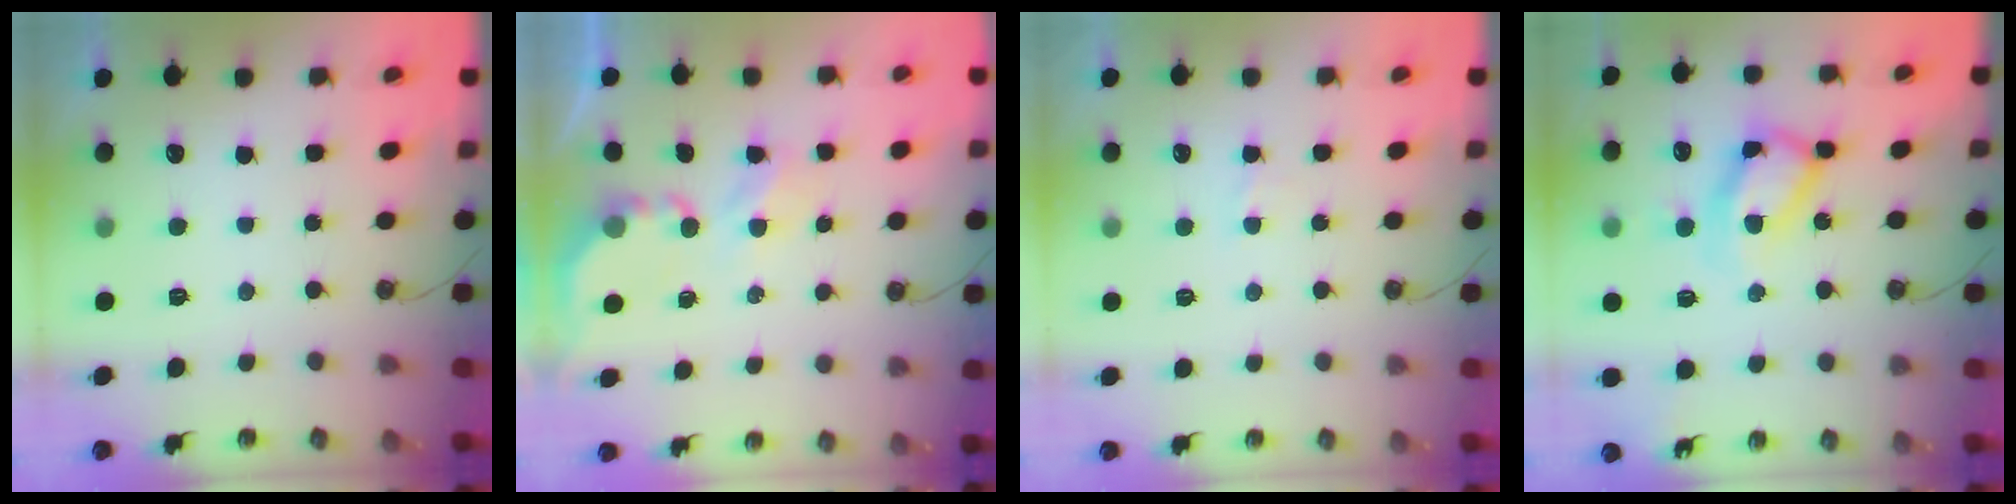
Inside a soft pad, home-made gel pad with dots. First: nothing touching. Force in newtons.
{"total": 3.5, "press": 3.5, "slide": 0.3}
{"total": 2.8, "press": 2.8, "slide": 0.4}
{"total": 12.4, "press": 12.3, "slide": 0.9}